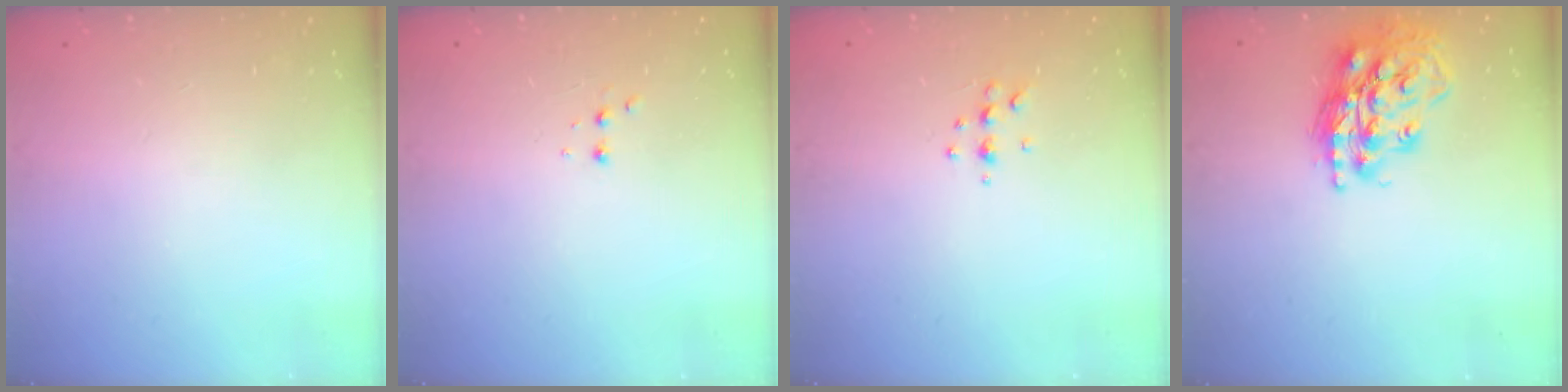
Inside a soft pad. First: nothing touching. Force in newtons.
{"total": 2.9, "press": 2.7, "slide": 1.0}
{"total": 5.1, "press": 4.9, "slide": 1.4}
{"total": 17.9, "press": 17.8, "slide": 1.9}